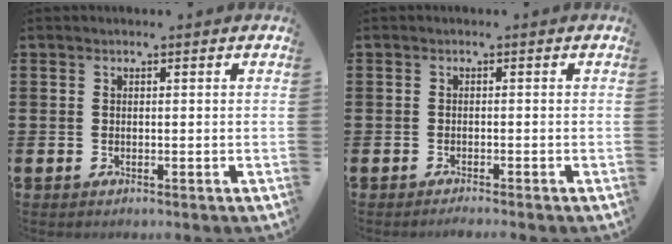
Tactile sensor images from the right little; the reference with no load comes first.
{"total": 0.5, "force": [-0.4, -0.1, 0.3], "torque": [-0.007, -0.003, -0.009]}